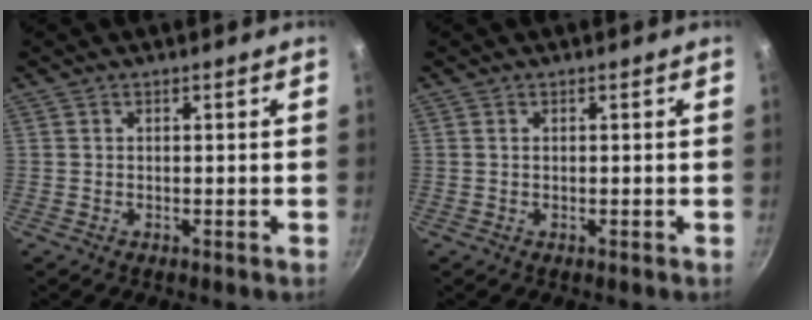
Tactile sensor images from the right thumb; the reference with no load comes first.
{"total": 0.0}